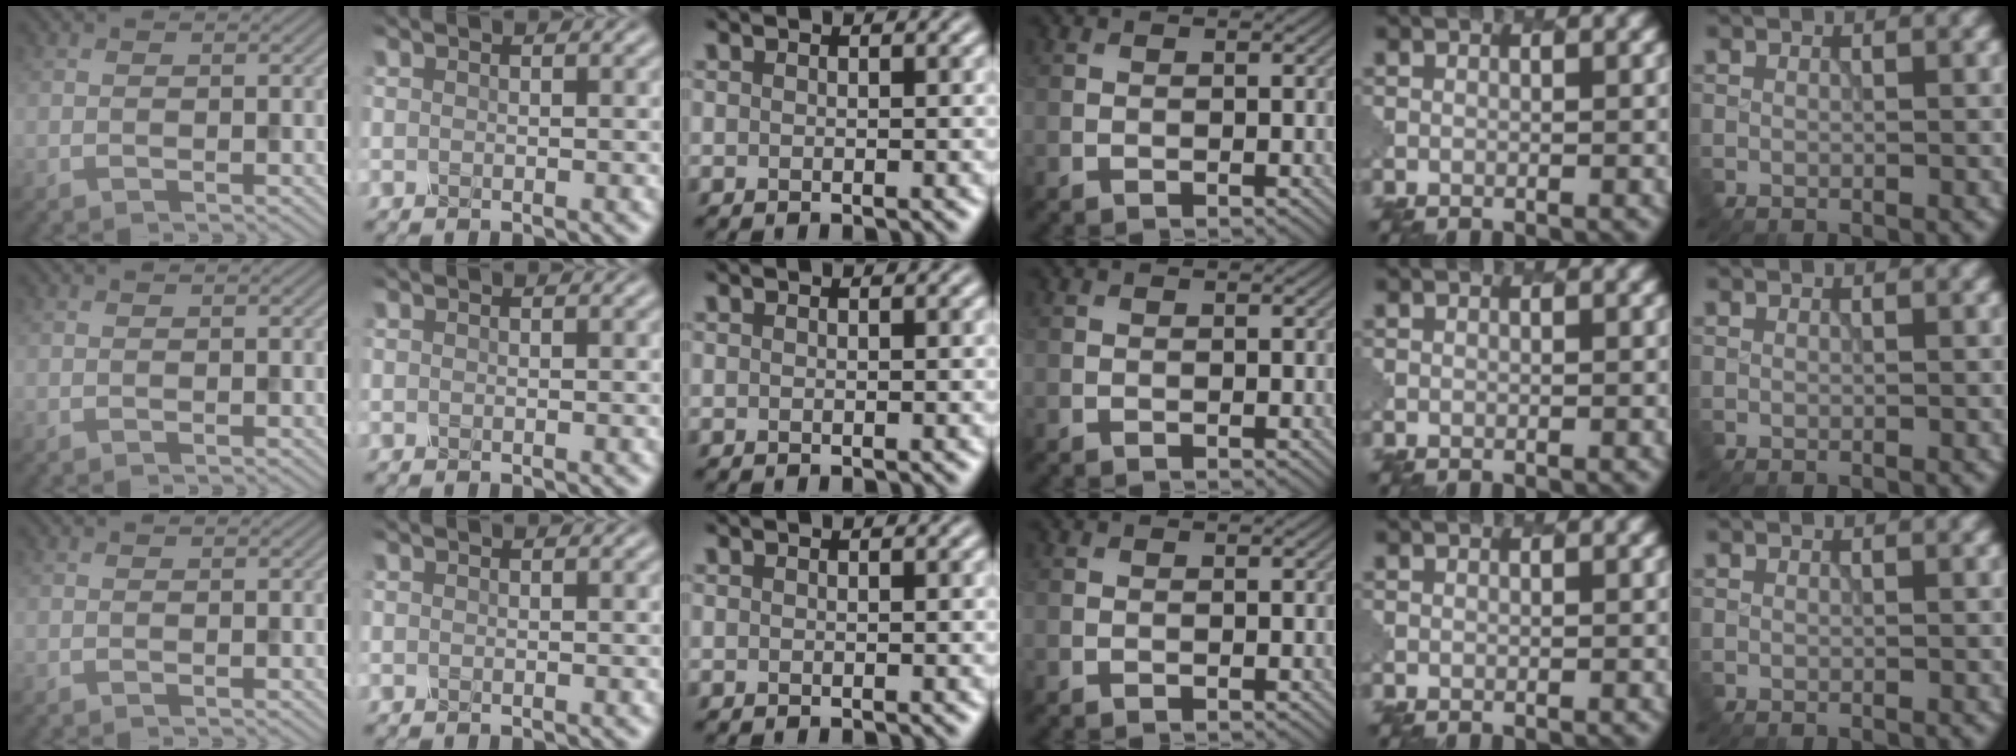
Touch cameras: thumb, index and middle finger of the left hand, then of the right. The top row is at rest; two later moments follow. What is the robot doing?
{"motion": "dispense", "object": "spray bottle"}